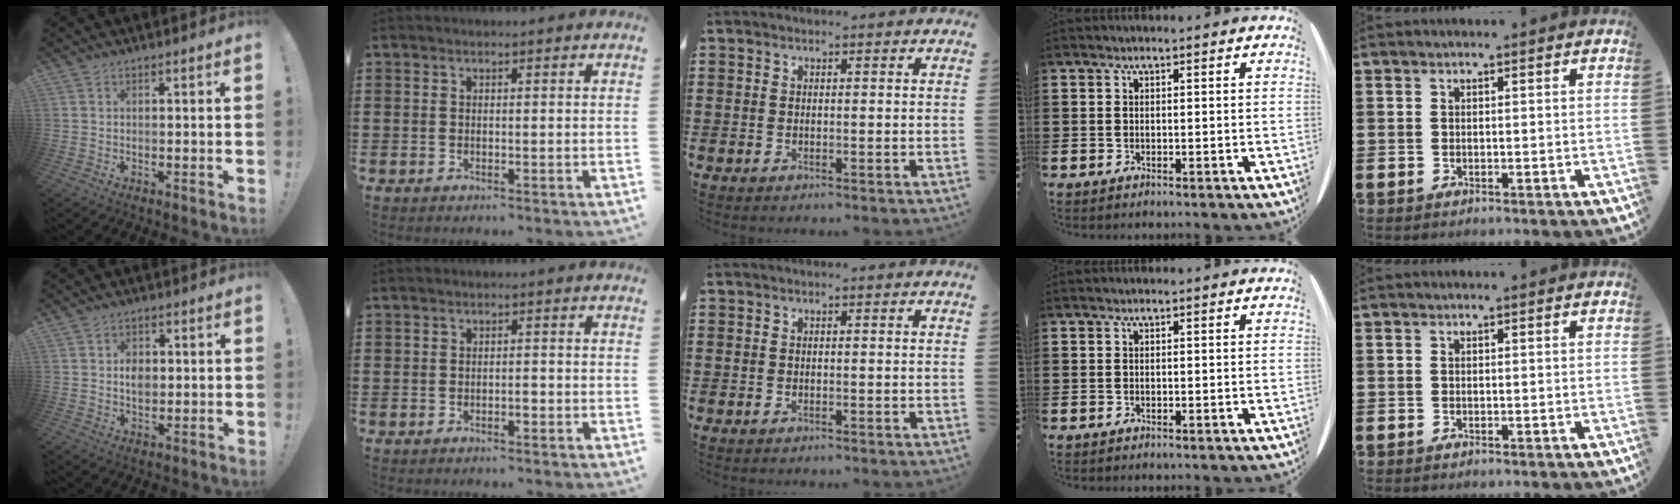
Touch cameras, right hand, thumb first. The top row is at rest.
{"thumb": {"total": 4.1, "force": [0.2, 3.3, 2.4], "torque": [-0.021, -0.005, -0.002]}, "index": {"total": 1.1, "force": [-0.5, 0.5, 0.9], "torque": [-0.016, -0.001, -0.008]}}